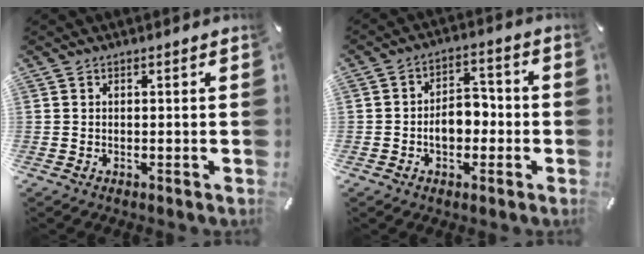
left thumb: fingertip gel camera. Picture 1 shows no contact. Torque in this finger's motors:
{"motor_torque": [1.45, 1.24, 0.80, -0.28, 0.20]}